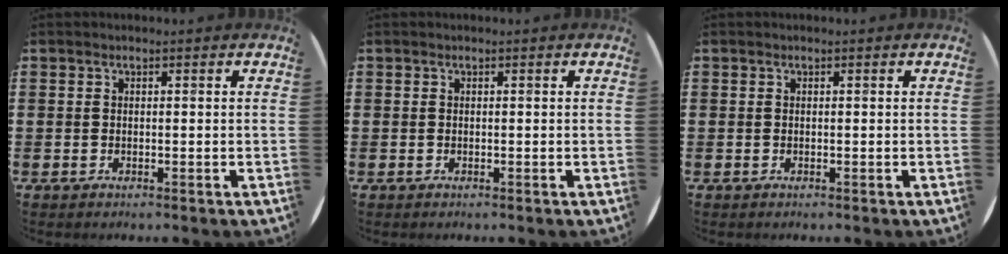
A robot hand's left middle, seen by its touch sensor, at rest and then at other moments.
{"total": 0.0}
{"total": 0.0}